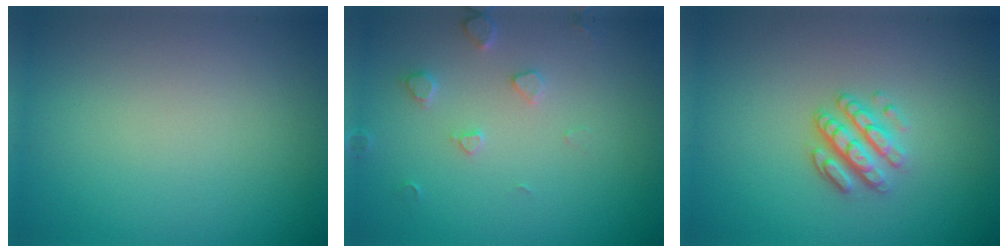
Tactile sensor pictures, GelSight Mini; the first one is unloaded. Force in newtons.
{"total": 1.9, "press": 1.8, "slide": 0.3}
{"total": 3.3, "press": 2.4, "slide": 2.3}